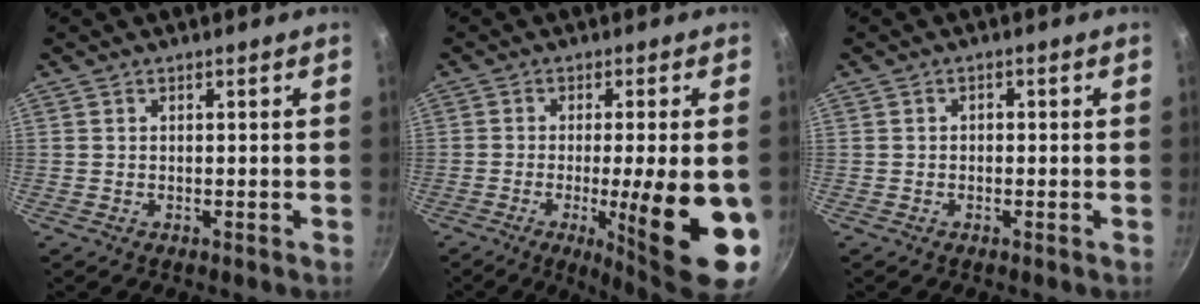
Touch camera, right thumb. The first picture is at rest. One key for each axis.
{"total": 17.8, "fx": -4.1, "fy": 3.7, "fz": 17.0, "tx": -0.225, "ty": -0.003, "tz": -0.051}
{"total": 1.0, "fx": -0.4, "fy": 0.8, "fz": 0.5, "tx": -0.007, "ty": 0.004, "tz": -0.006}